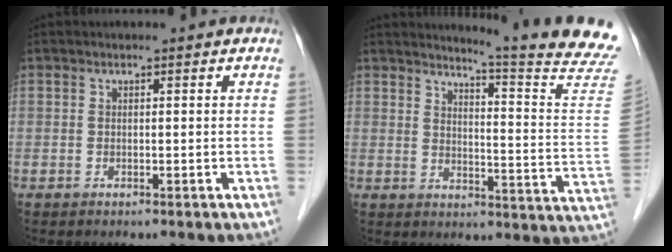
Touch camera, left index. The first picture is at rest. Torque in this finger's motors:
{"motor_torque": [-1.06, -1.08, 0.05, 0.04]}